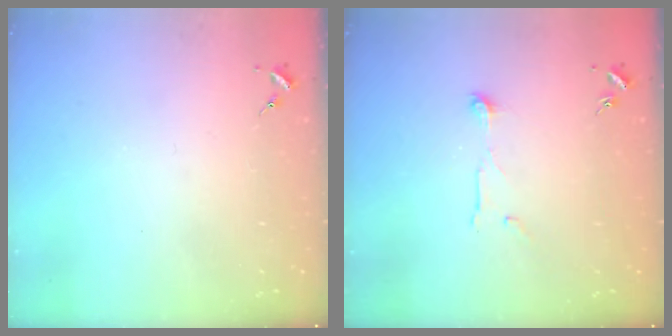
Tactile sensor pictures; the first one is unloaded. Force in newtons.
{"total": 5.4, "press": 5.4, "slide": 0.4}